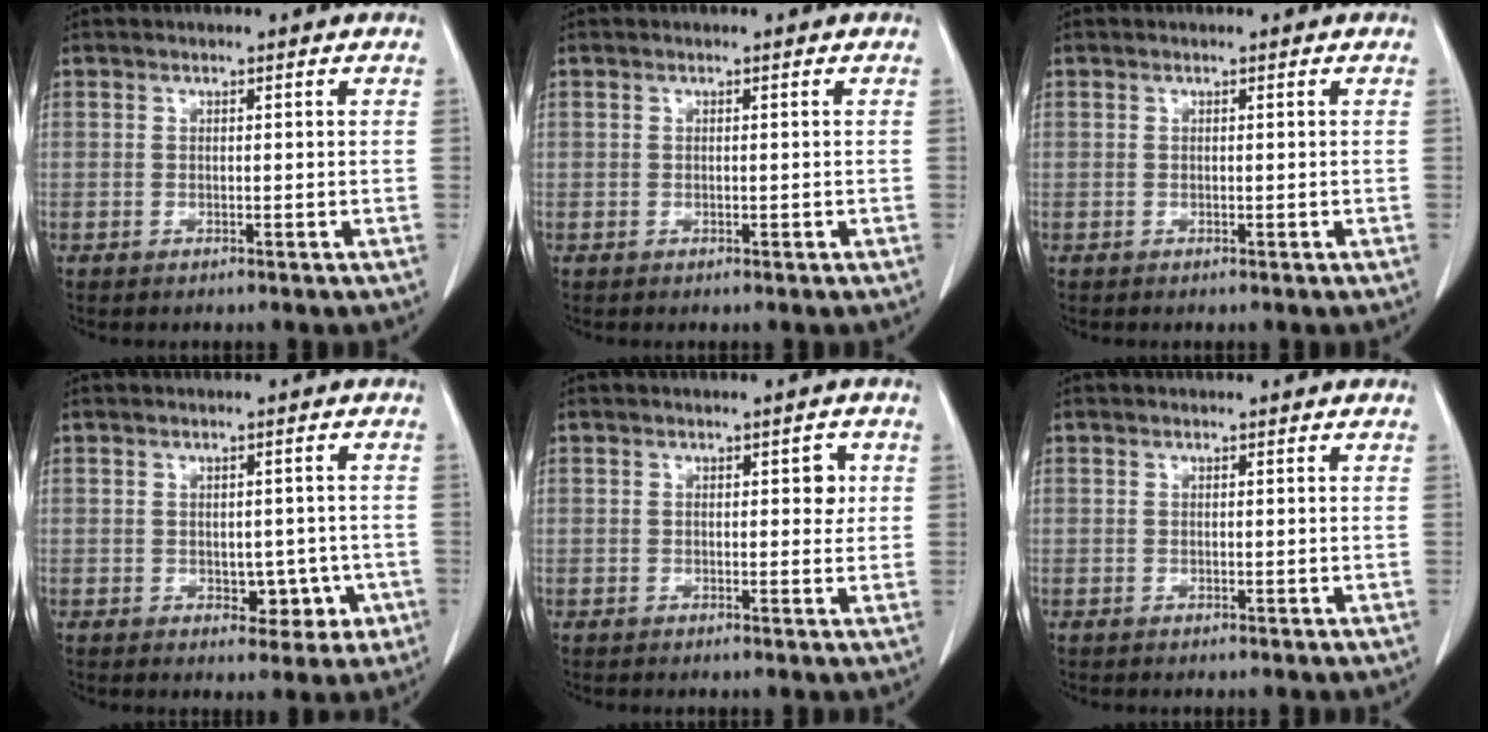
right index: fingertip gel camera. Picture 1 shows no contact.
{"total": 0.0}
{"total": 0.0}
{"total": 4.6, "force": [-1.3, 3.3, 2.9], "torque": [-0.019, 0.012, -0.006]}
{"total": 2.4, "force": [0.5, 1.3, 1.9], "torque": [-0.021, 0.010, 0.006]}
{"total": 0.0}